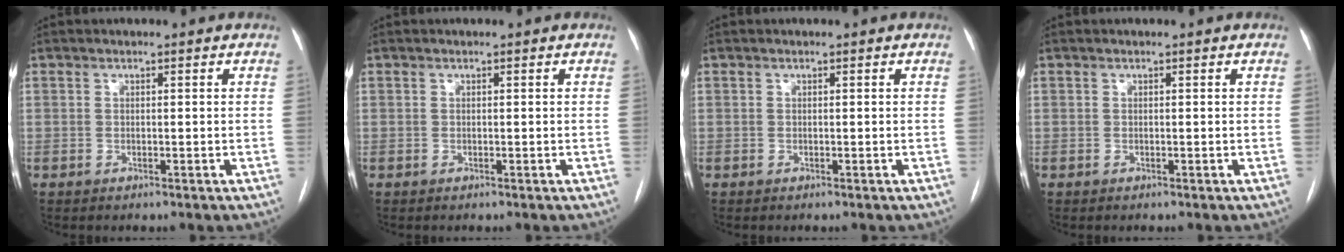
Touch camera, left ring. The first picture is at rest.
{"total": 0.0}
{"total": 0.0}
{"total": 0.0}